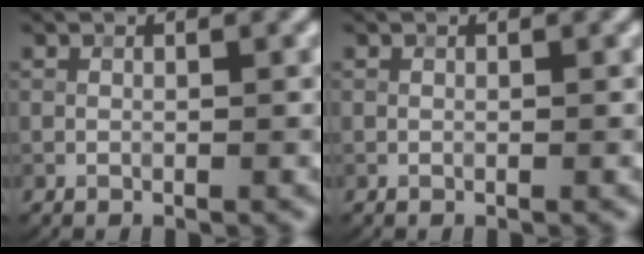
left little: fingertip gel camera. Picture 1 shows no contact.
{"total": 0.0}